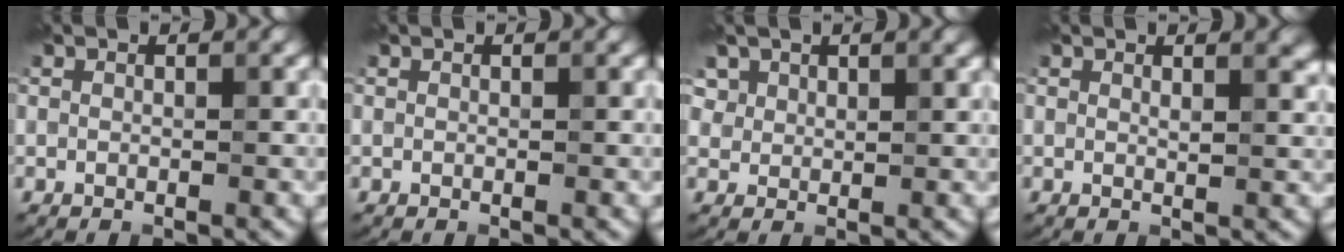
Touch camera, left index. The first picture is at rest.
{"total": 0.0}
{"total": 2.6, "force": [1.7, 1.7, 1.1], "torque": [-0.027, 0.000, 0.029]}
{"total": 1.5, "force": [1.1, 0.3, 1.0], "torque": [-0.008, -0.001, 0.020]}